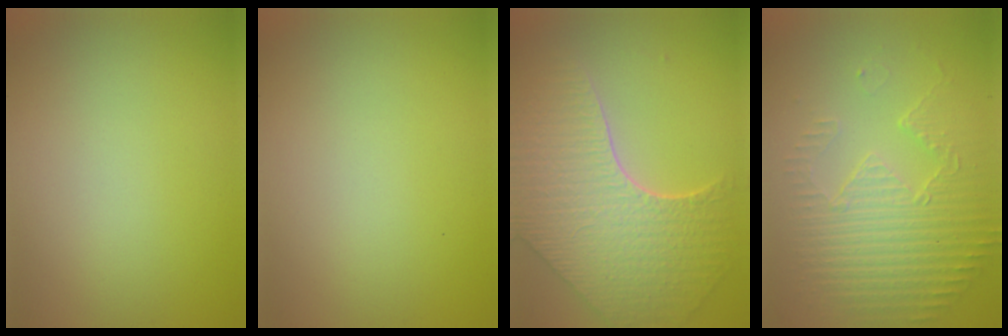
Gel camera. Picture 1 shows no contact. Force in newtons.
{"total": 0.0}
{"total": 8.2, "press": 5.9, "slide": 5.6}
{"total": 5.6, "press": 3.5, "slide": 4.4}